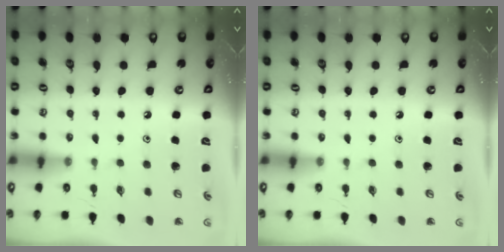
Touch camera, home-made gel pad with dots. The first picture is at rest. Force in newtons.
{"total": 0.0}